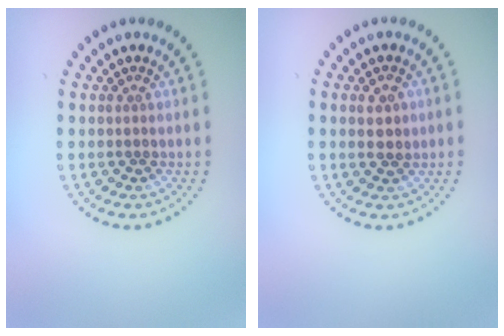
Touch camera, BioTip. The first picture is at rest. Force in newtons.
{"total": 1.9, "press": 1.9, "slide": 0.2}